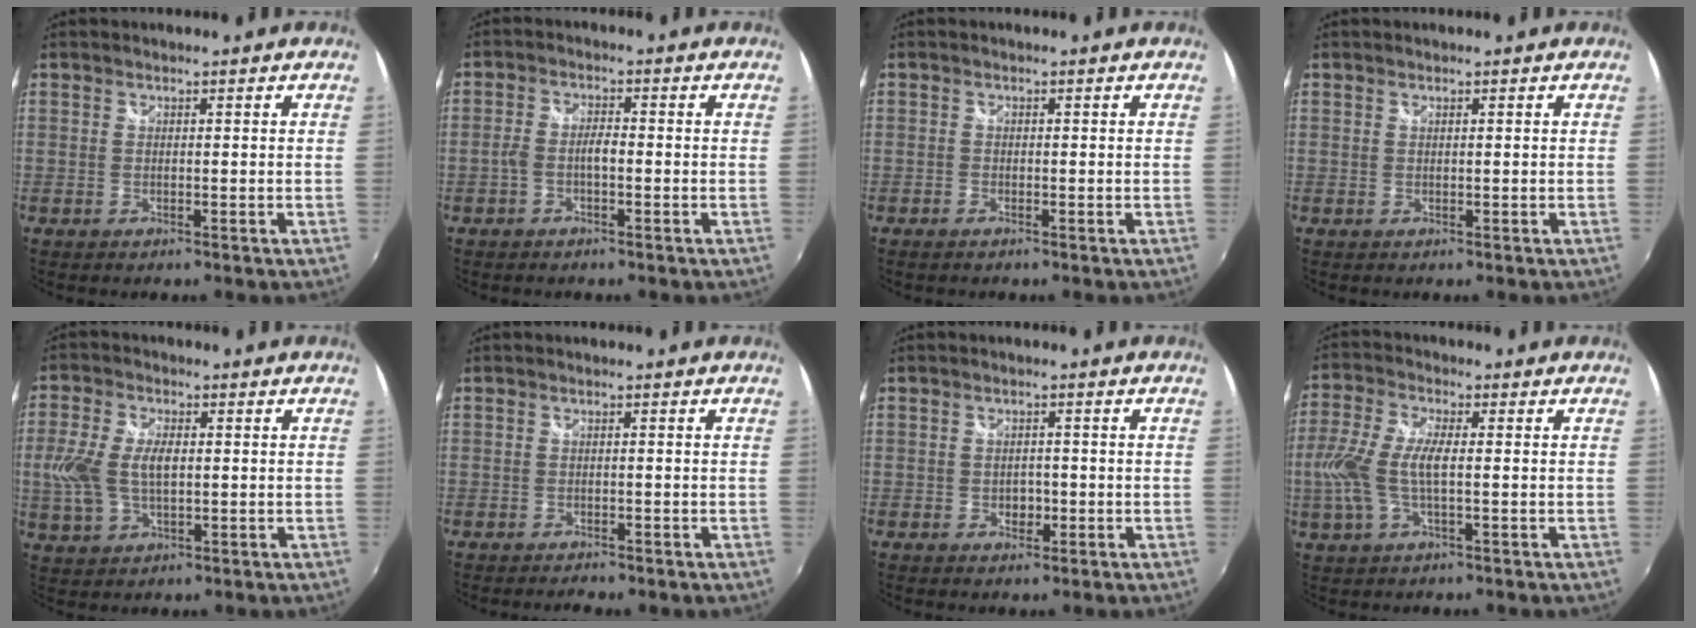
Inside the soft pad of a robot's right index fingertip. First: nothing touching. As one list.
[{"total": 3.1, "force": [-1.3, 1.0, 2.7], "torque": [-0.061, 0.008, -0.026]}, {"total": 0.8, "force": [-0.7, 0.3, 0.3], "torque": [-0.008, -0.002, -0.014]}, {"total": 0.0}, {"total": 9.2, "force": [0.1, 5.1, 7.6], "torque": [-0.164, 0.003, 0.001]}, {"total": 2.0, "force": [-1.8, 0.6, 0.8], "torque": [-0.022, -0.009, -0.026]}, {"total": 2.5, "force": [-0.7, 2.1, 1.1], "torque": [-0.016, 0.000, -0.009]}, {"total": 9.8, "force": [-0.8, 3.3, 9.2], "torque": [-0.203, 0.001, -0.016]}]